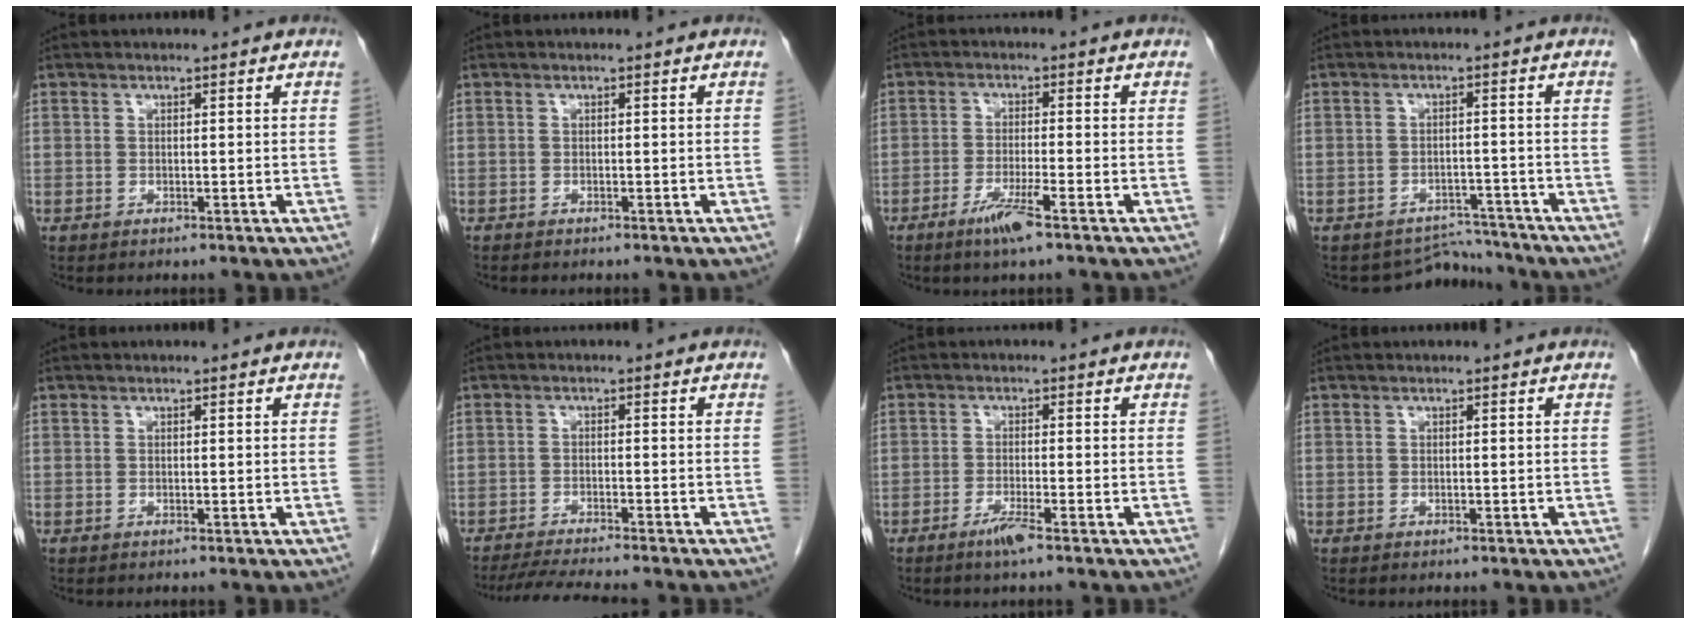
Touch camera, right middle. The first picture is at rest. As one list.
[{"total": 0.8, "force": [-0.8, 0.3, 0.3], "torque": [-0.009, -0.001, -0.011]}, {"total": 4.7, "force": [-3.0, -0.1, 3.7], "torque": [-0.073, -0.009, -0.058]}, {"total": 4.6, "force": [-4.2, 1.1, -1.4], "torque": [0.022, 0.018, -0.058]}, {"total": 0.0}, {"total": 8.2, "force": [-7.4, 0.3, 3.6], "torque": [-0.054, -0.017, -0.117]}, {"total": 2.9, "force": [-2.0, -0.1, 2.1], "torque": [-0.044, -0.005, -0.039]}, {"total": 0.0}]